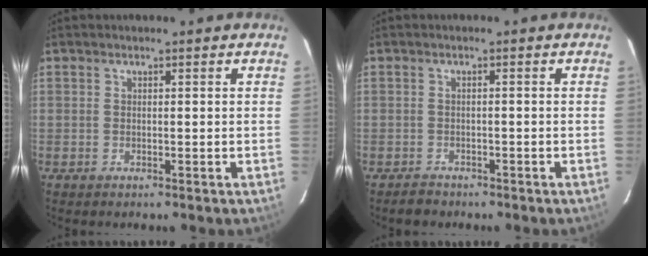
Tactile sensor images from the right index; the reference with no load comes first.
{"total": 2.3, "force": [-1.9, 1.3, 0.1], "torque": [-0.006, 0.007, -0.029]}